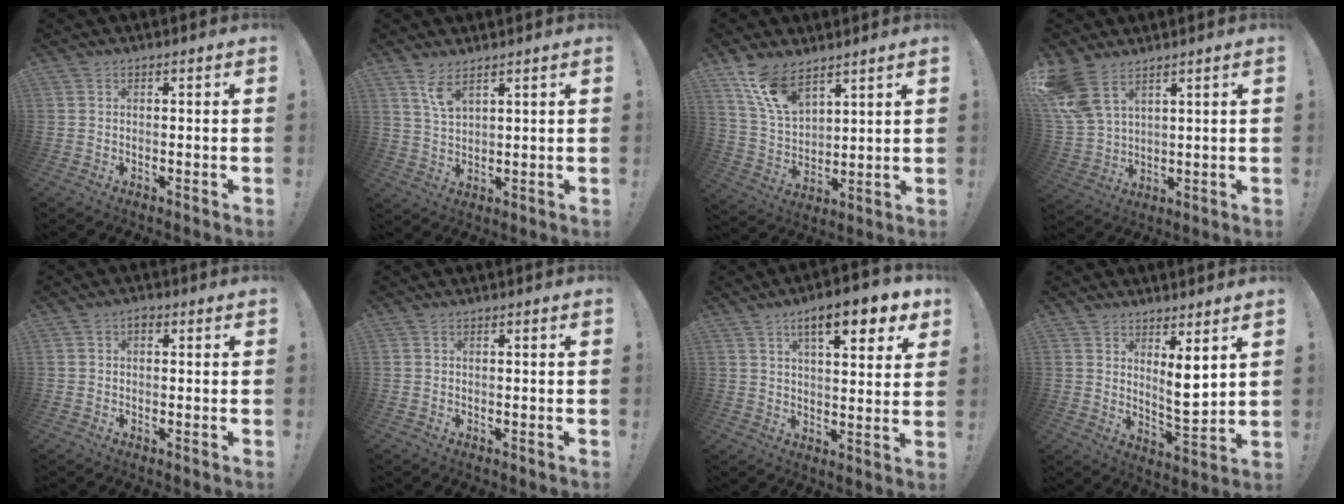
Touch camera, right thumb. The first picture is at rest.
{"total": 5.6, "force": [3.8, 1.8, 3.8], "torque": [-0.062, -0.023, 0.065]}
{"total": 12.5, "force": [9.0, 5.8, 6.4], "torque": [-0.132, -0.045, 0.177]}
{"total": 10.1, "force": [6.8, 5.0, 5.6], "torque": [-0.113, -0.030, 0.137]}
{"total": 1.9, "force": [0.2, 1.4, 1.3], "torque": [-0.020, 0.005, 0.002]}
{"total": 0.0}
{"total": 12.1, "force": [6.6, 3.4, 9.6], "torque": [-0.139, -0.026, 0.101]}
{"total": 7.4, "force": [3.8, 2.0, 6.1], "torque": [-0.076, -0.042, 0.067]}